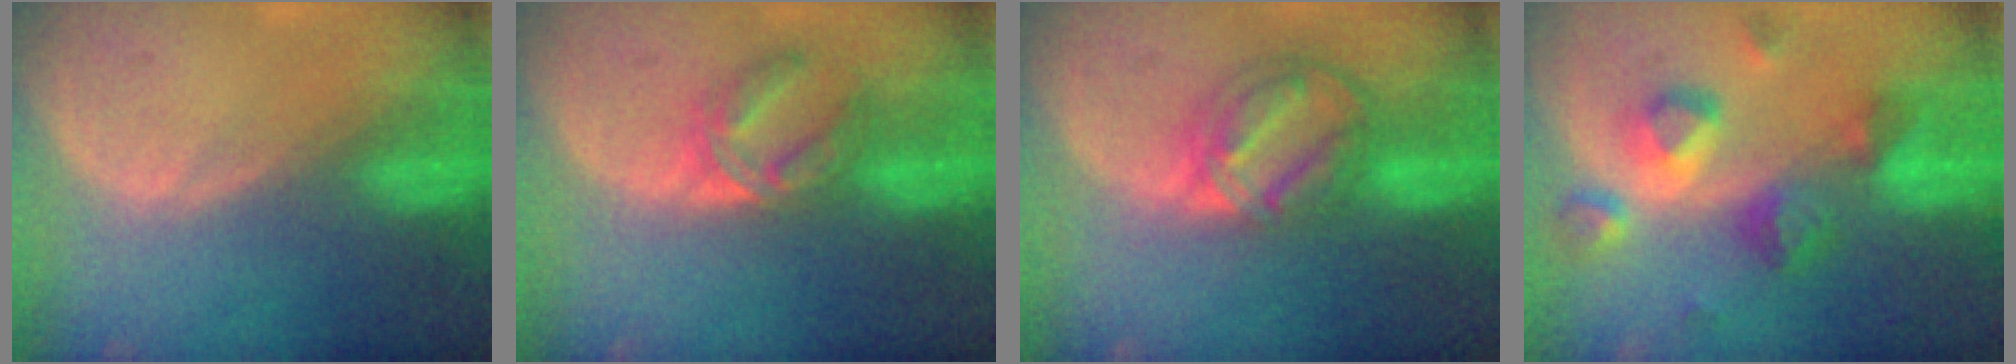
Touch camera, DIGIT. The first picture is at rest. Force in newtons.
{"total": 5.6, "press": 5.5, "slide": 1.1}
{"total": 8.1, "press": 7.0, "slide": 4.1}
{"total": 9.1, "press": 8.1, "slide": 4.0}